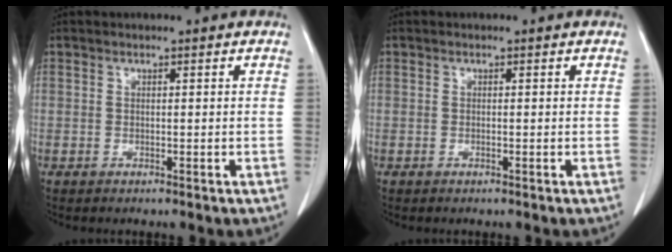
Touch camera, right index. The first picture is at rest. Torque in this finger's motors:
{"motor_torque": [-0.05, 0.03, -0.02, 0.01]}